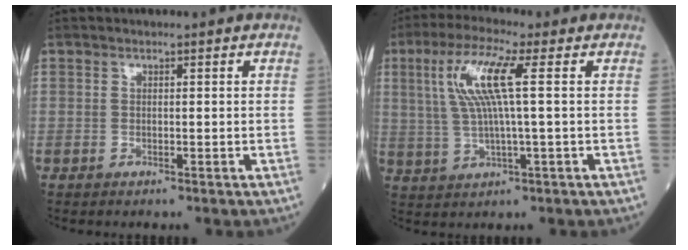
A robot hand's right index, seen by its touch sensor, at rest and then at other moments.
{"total": 9.0, "force": [2.2, 0.1, 8.7], "torque": [-0.189, 0.013, 0.044]}